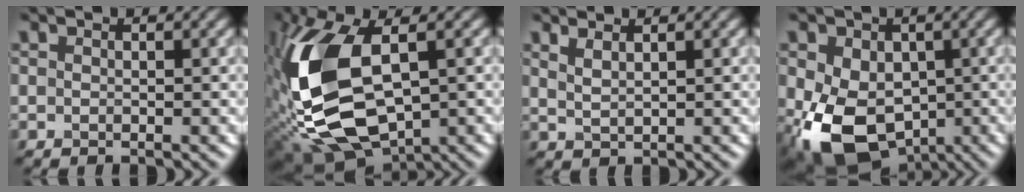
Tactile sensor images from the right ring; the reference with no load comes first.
{"total": 14.4, "force": [-0.2, 7.9, 12.1], "torque": [-0.295, -0.017, 0.006]}
{"total": 1.8, "force": [1.3, 0.6, 1.1], "torque": [-0.016, -0.001, 0.026]}
{"total": 11.1, "force": [-2.9, 7.9, 7.2], "torque": [-0.142, -0.034, -0.042]}